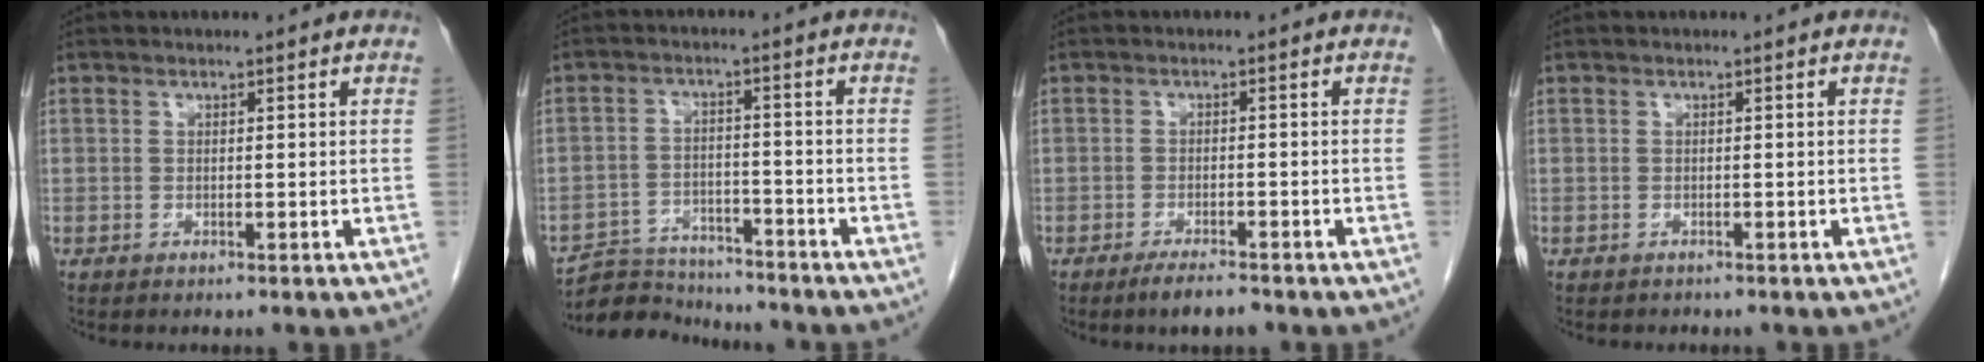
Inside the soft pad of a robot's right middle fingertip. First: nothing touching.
{"total": 8.1, "force": [-7.9, 1.7, 0.2], "torque": [-0.003, 0.009, -0.135]}
{"total": 3.4, "force": [-2.6, 0.5, 2.1], "torque": [-0.039, -0.004, -0.043]}
{"total": 0.7, "force": [-0.6, 0.3, 0.0], "torque": [-0.008, 0.001, -0.010]}